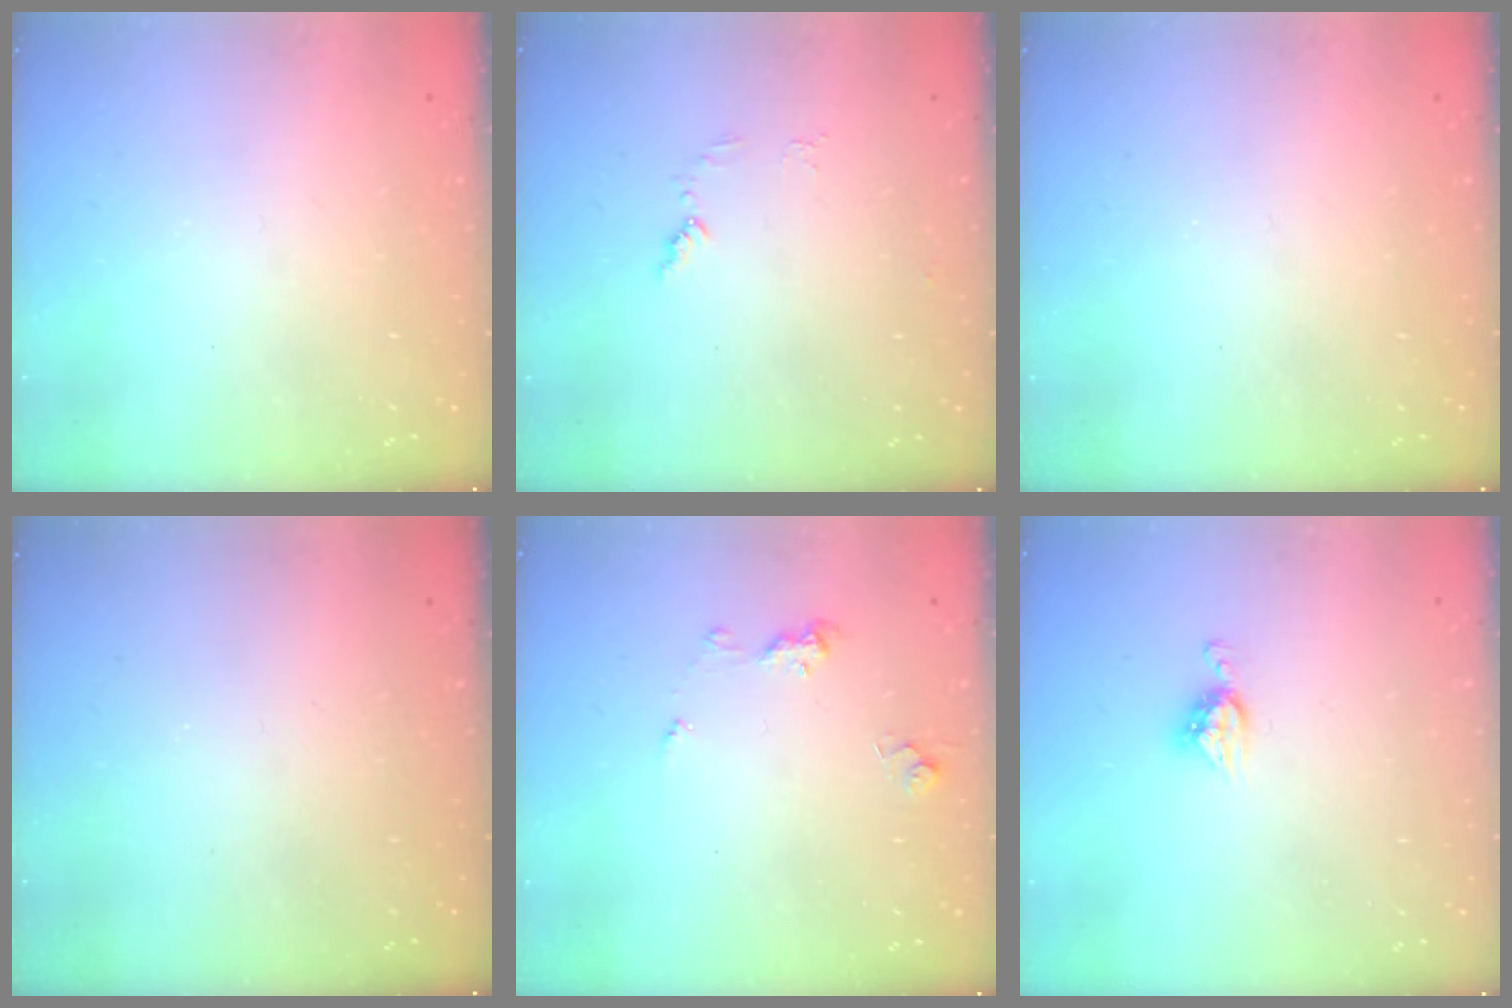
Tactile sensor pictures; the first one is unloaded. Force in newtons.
{"total": 4.6, "press": 4.5, "slide": 0.5}
{"total": 0.0}
{"total": 0.0}
{"total": 5.1, "press": 5.1, "slide": 0.5}
{"total": 6.5, "press": 6.5, "slide": 0.4}